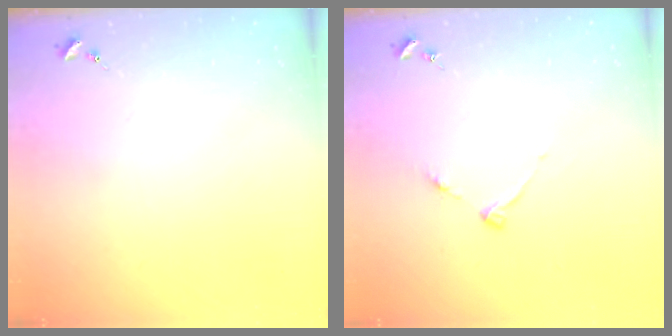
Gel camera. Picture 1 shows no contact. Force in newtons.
{"total": 4.5, "press": 4.4, "slide": 0.6}